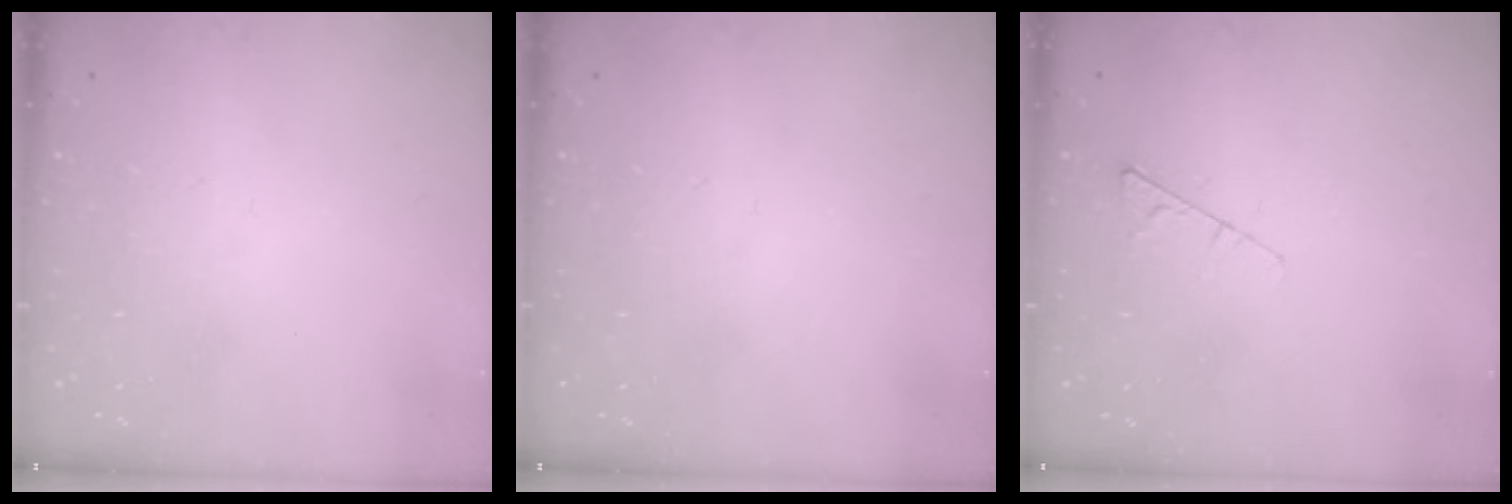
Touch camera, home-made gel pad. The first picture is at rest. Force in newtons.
{"total": 0.0}
{"total": 3.5, "press": 3.4, "slide": 0.4}